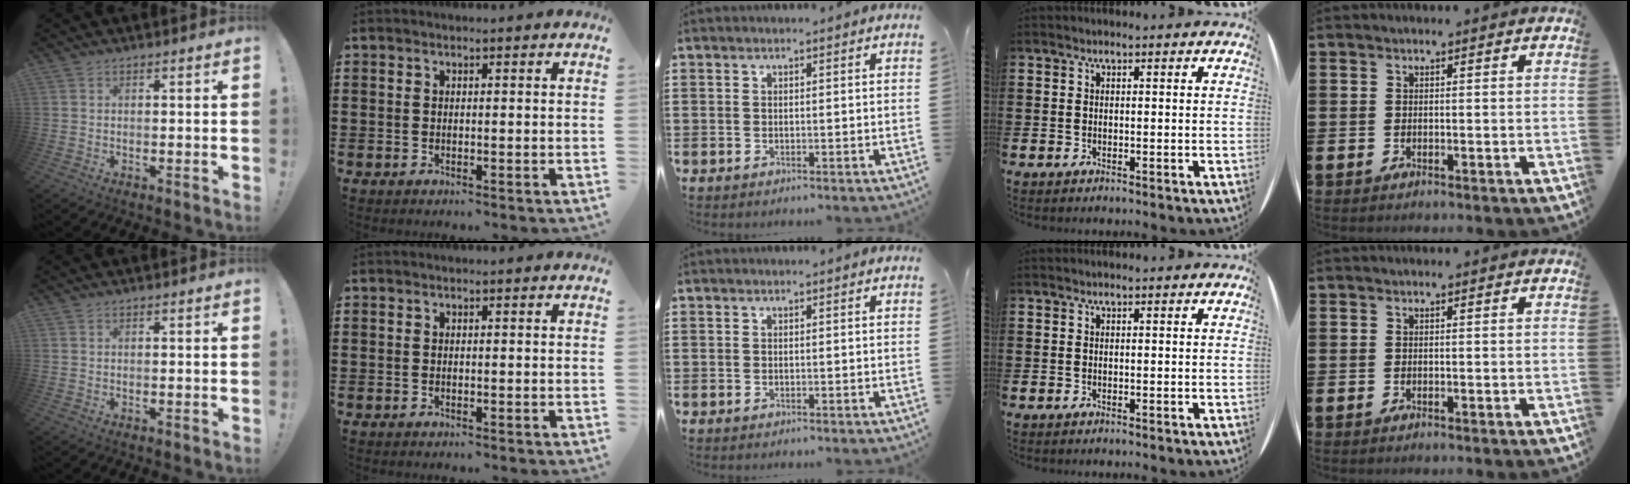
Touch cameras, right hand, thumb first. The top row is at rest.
{}